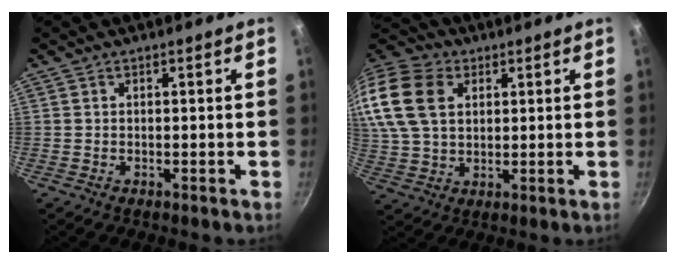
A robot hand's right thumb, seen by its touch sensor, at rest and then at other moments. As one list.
[{"total": 23.7, "force": [7.7, 16.8, 14.9], "torque": [-0.348, 0.035, 0.142]}]